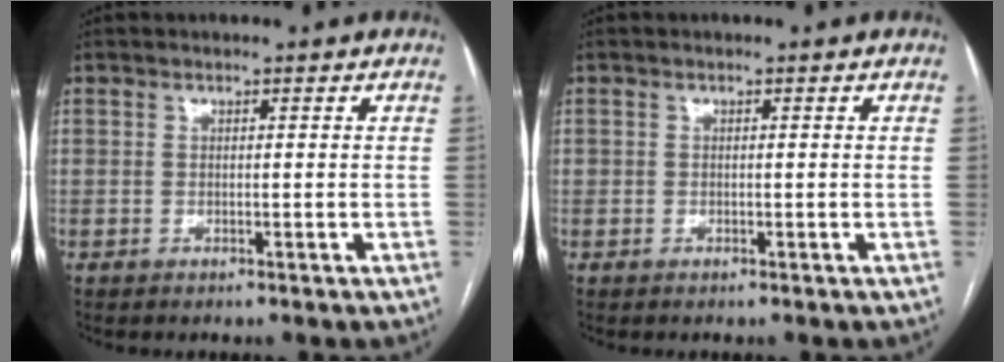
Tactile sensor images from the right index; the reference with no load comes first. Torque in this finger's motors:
{"motor_torque": [0.37, 0.27, 0.13, 0.05]}